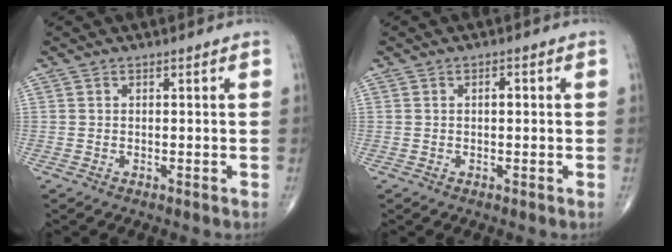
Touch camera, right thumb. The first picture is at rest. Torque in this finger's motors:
{"motor_torque": [0.11, 1.19, 0.45, 0.18, 0.00]}